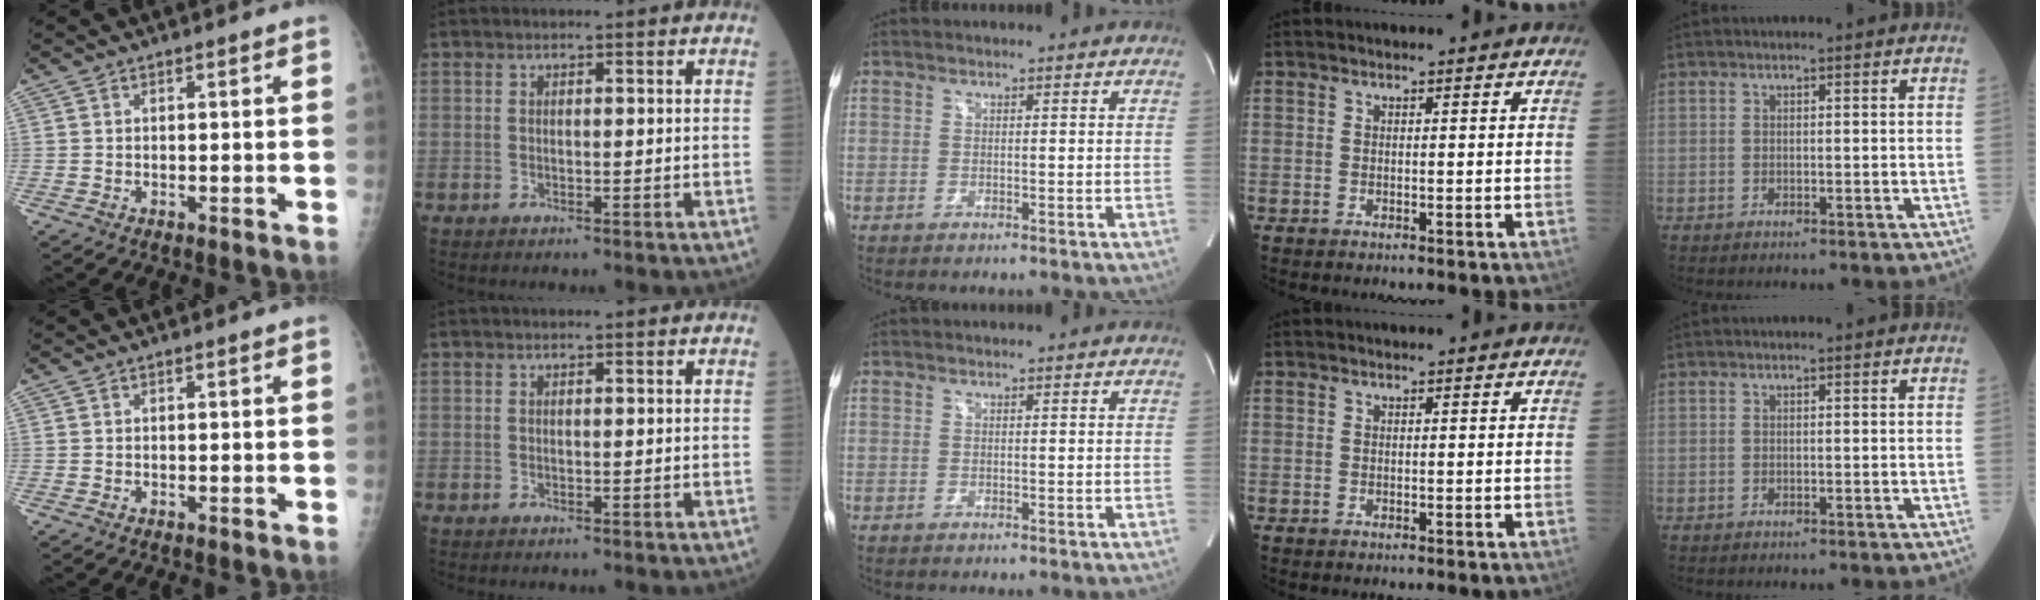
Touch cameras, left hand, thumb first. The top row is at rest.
{}